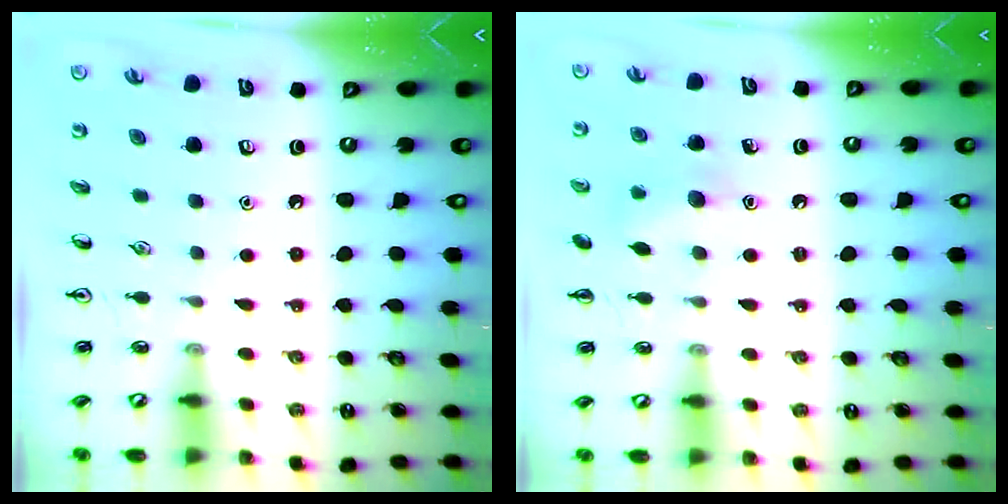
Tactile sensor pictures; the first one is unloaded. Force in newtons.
{"total": 7.8, "press": 7.8, "slide": 1.2}